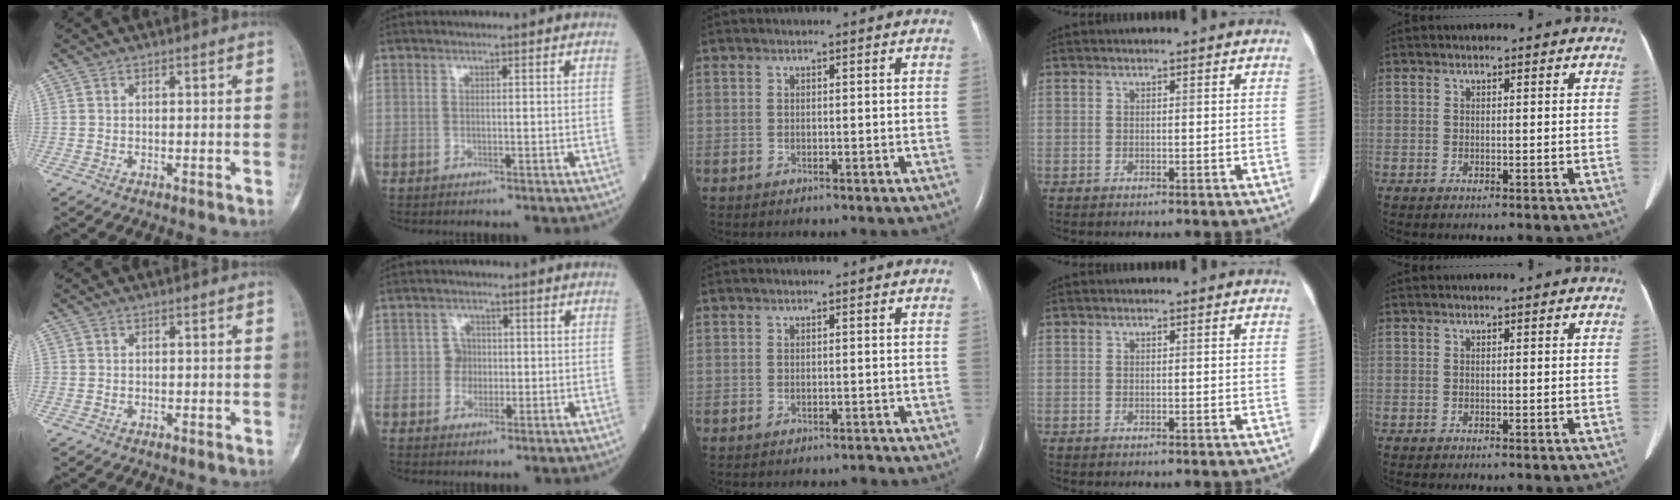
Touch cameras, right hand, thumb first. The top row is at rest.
{"index": {"total": 2.7, "force": [-0.1, 2.6, 0.8], "torque": [-0.004, 0.007, -0.004]}, "middle": {"total": 0.8, "force": [-0.7, 0.3, 0.2], "torque": [-0.004, 0.000, -0.009]}}